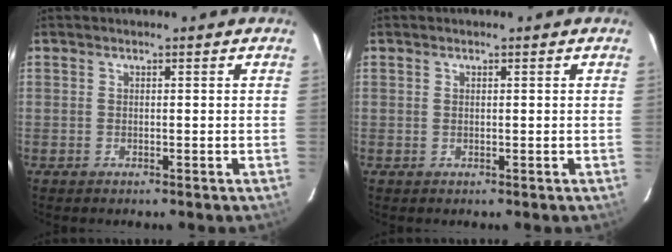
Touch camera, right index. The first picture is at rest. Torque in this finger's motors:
{"motor_torque": [0.06, 0.02, 0.03, 0.00]}